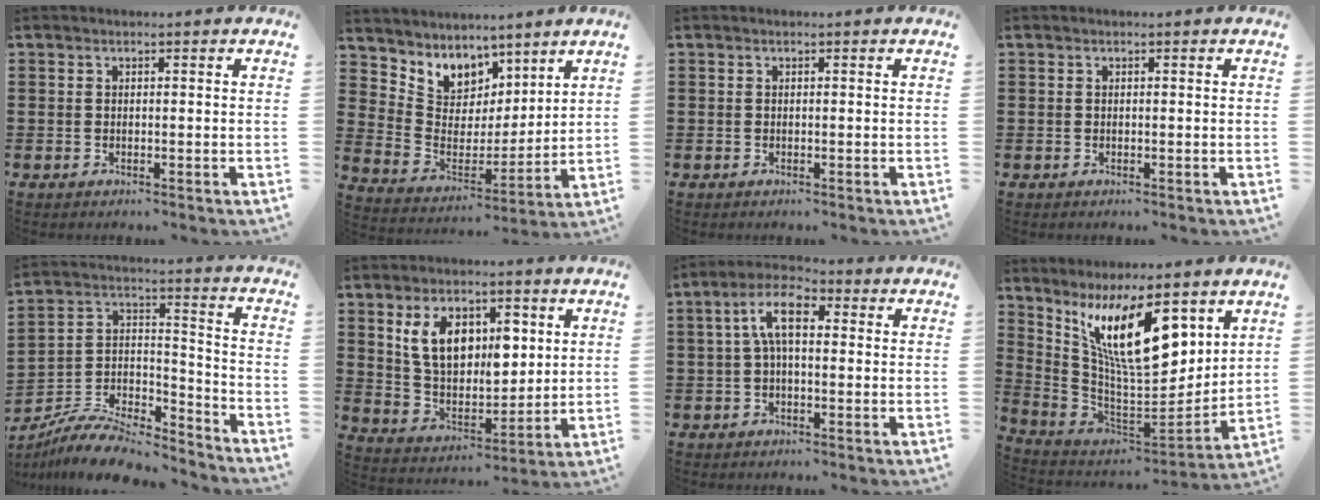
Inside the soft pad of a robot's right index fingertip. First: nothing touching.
{"total": 6.5, "force": [4.9, 4.2, -0.8], "torque": [-0.038, -0.054, 0.092]}
{"total": 0.0}
{"total": 0.0}
{"total": 8.5, "force": [-7.9, 2.0, 2.4], "torque": [-0.041, 0.018, -0.154]}
{"total": 10.5, "force": [4.4, 6.1, 7.3], "torque": [-0.149, 0.013, 0.081]}
{"total": 7.0, "force": [0.9, 3.1, 6.2], "torque": [-0.132, 0.008, 0.011]}
{"total": 15.8, "force": [7.9, 5.5, 12.5], "torque": [-0.243, -0.031, 0.137]}